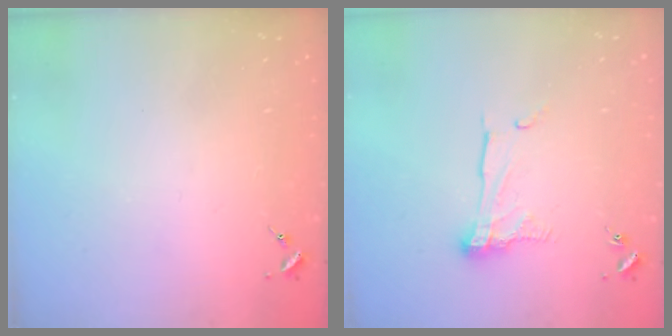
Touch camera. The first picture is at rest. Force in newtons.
{"total": 11.1, "press": 11.0, "slide": 0.8}